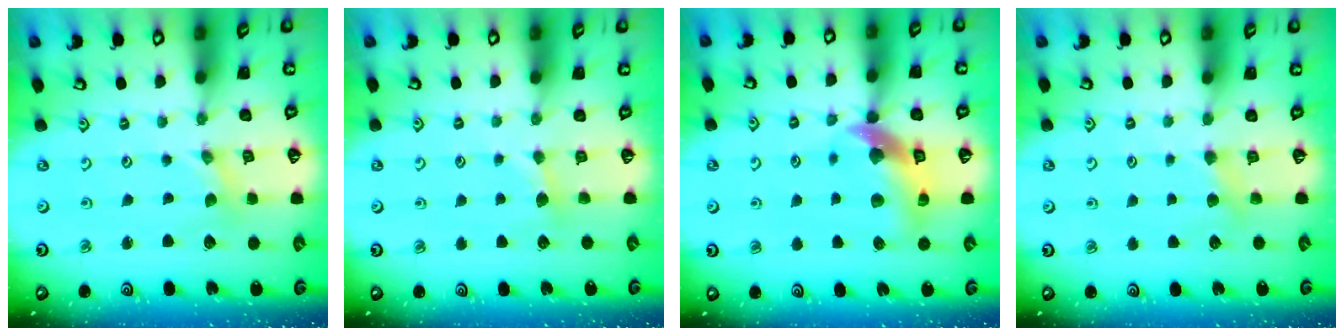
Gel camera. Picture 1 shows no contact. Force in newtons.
{"total": 2.9, "press": 2.9, "slide": 0.4}
{"total": 12.1, "press": 12.0, "slide": 1.7}
{"total": 5.1, "press": 5.1, "slide": 0.6}